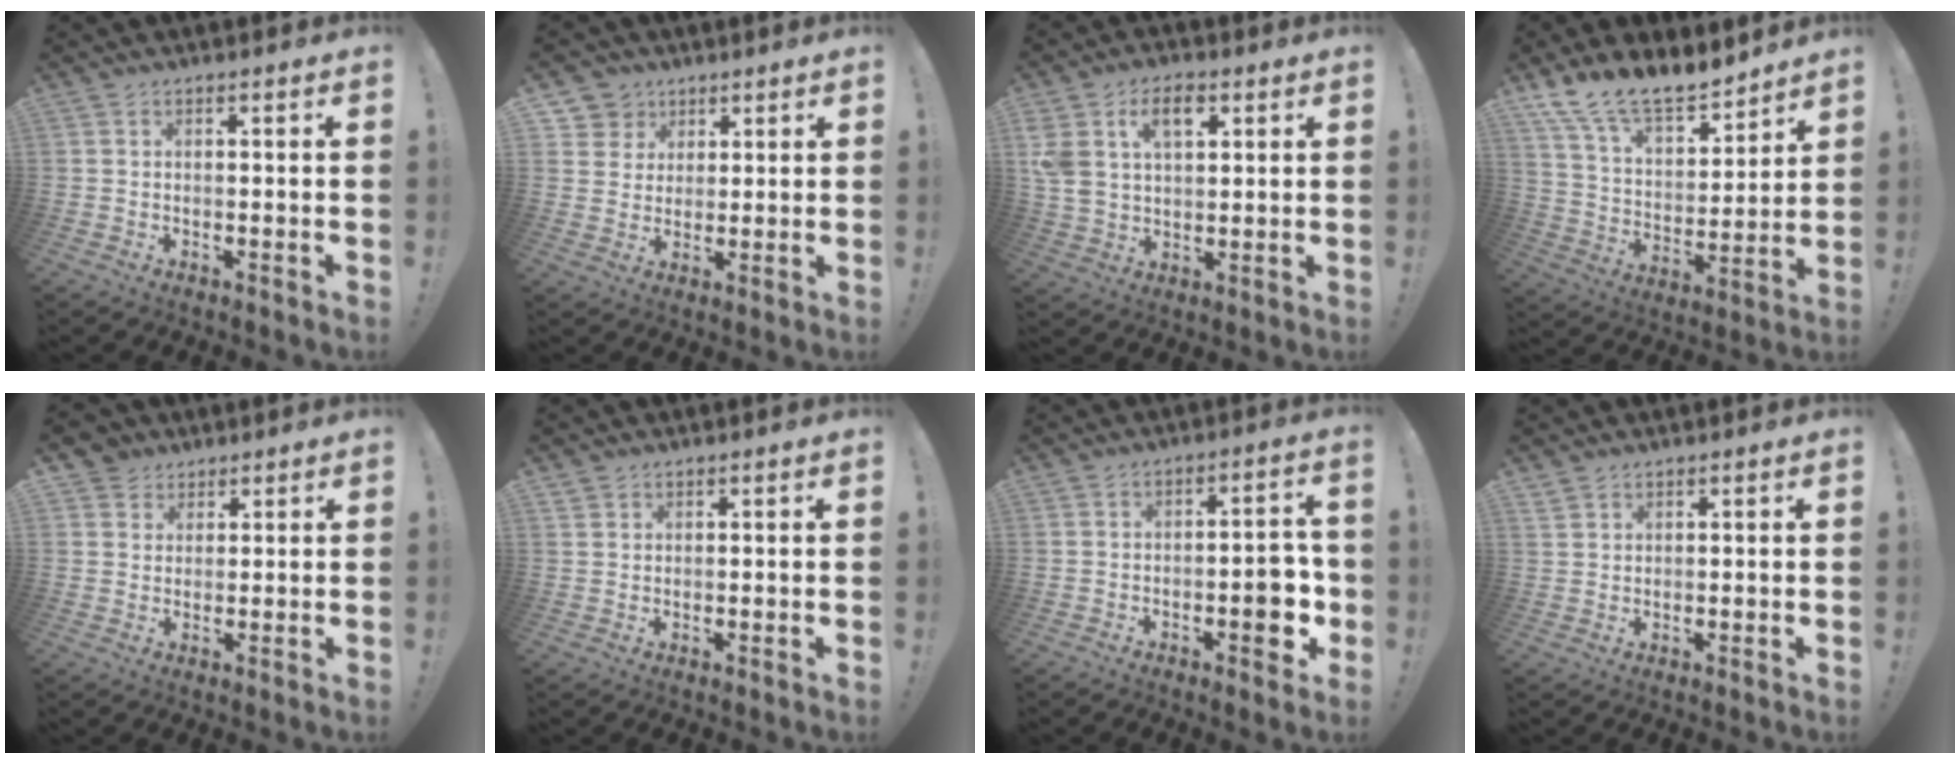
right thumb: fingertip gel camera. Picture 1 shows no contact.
{"total": 6.5, "force": [3.2, 5.6, 0.5], "torque": [-0.003, -0.028, 0.064]}
{"total": 10.7, "force": [4.8, 6.8, 6.7], "torque": [-0.134, -0.005, 0.086]}
{"total": 14.1, "force": [12.4, 4.6, 5.1], "torque": [-0.109, -0.095, 0.228]}
{"total": 4.4, "force": [2.7, 3.5, 0.2], "torque": [-0.006, -0.014, 0.053]}
{"total": 1.8, "force": [1.4, 1.2, 0.1], "torque": [0.004, -0.009, 0.024]}
{"total": 10.2, "force": [-2.6, 4.3, 8.8], "torque": [-0.093, 0.007, -0.040]}
{"total": 2.8, "force": [2.2, 1.6, 0.5], "torque": [0.001, -0.017, 0.039]}